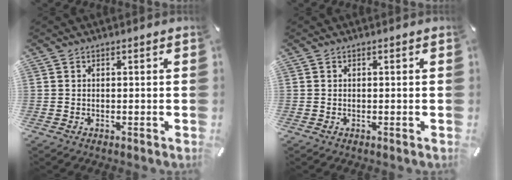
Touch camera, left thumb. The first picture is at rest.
{"total": 0.0}